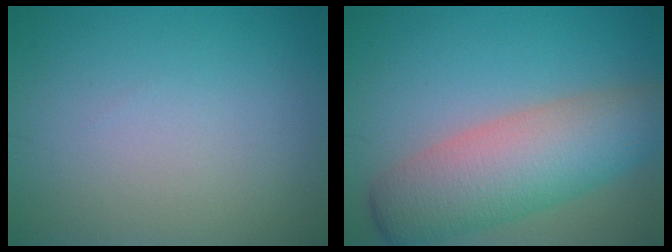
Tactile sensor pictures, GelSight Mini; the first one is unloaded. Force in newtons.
{"total": 8.1, "press": 8.1, "slide": 0.2}